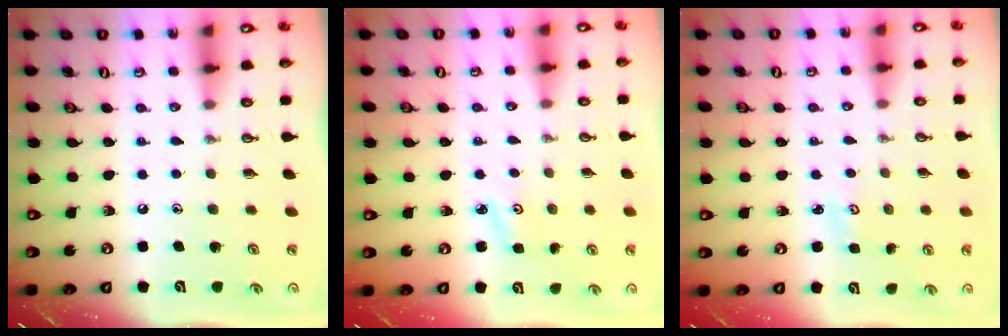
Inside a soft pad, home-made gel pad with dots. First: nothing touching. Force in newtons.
{"total": 2.6, "press": 2.6, "slide": 0.4}
{"total": 2.0, "press": 2.0, "slide": 0.3}